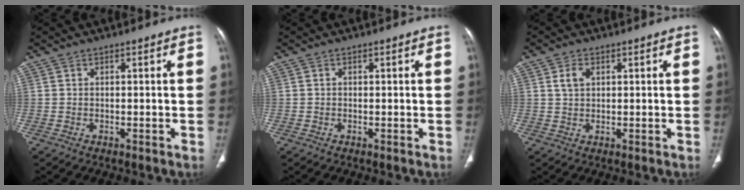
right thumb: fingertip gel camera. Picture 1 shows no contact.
{"total": 0.0}
{"total": 2.9, "force": [1.0, 1.9, 1.9], "torque": [-0.034, 0.002, 0.022]}